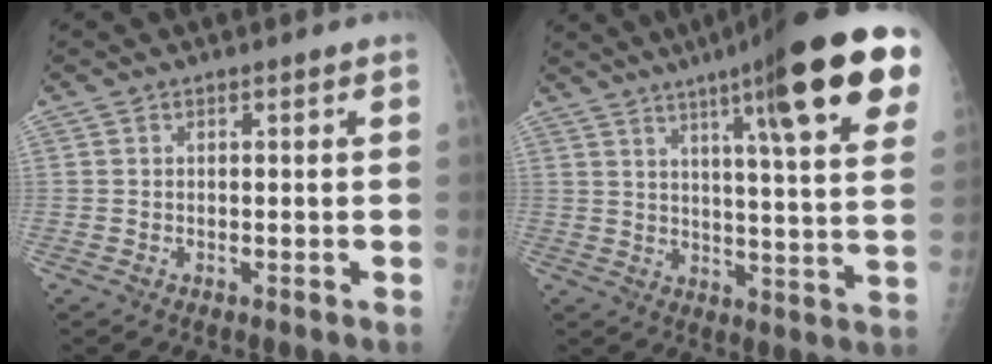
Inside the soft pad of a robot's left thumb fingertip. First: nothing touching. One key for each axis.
{"total": 23.9, "fx": 12.6, "fy": 3.3, "fz": 20.1, "tx": -0.272, "ty": -0.031, "tz": 0.168}